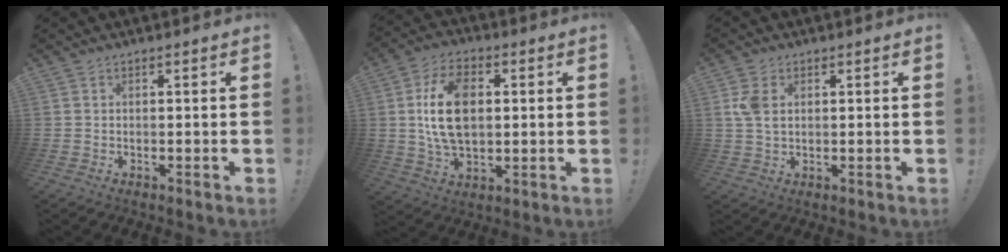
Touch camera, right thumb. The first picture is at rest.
{"total": 15.5, "force": [1.6, 9.9, 11.8], "torque": [-0.220, 0.007, 0.029]}
{"total": 4.9, "force": [1.5, 3.2, 3.4], "torque": [-0.061, 0.006, 0.028]}